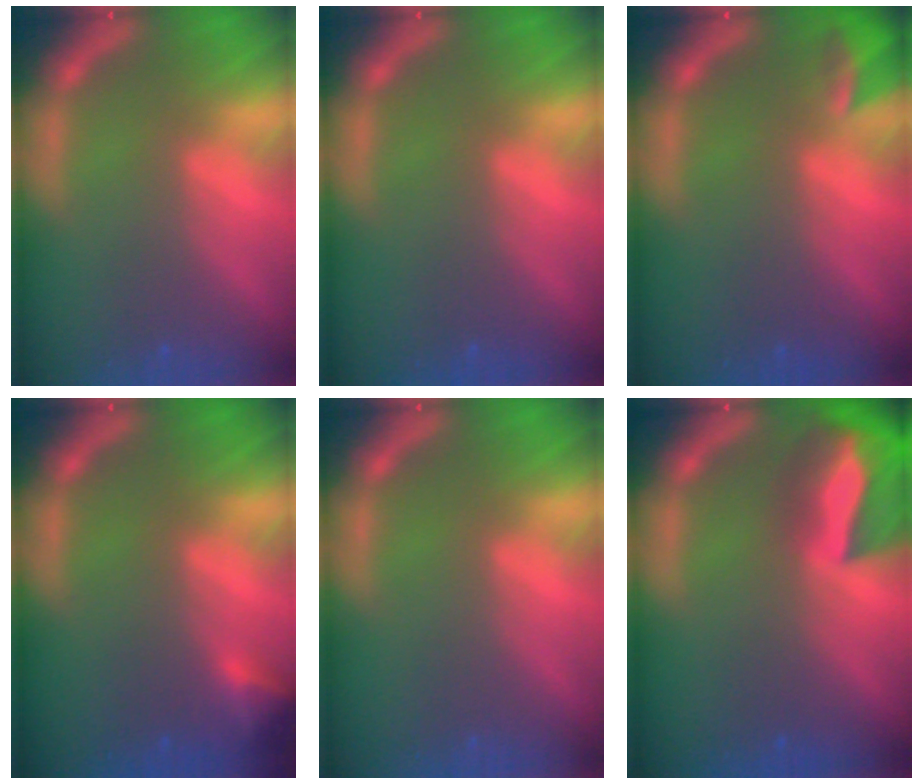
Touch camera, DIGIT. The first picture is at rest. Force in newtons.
{"total": 0.0}
{"total": 2.4}
{"total": 1.9}
{"total": 0.0}
{"total": 10.0}